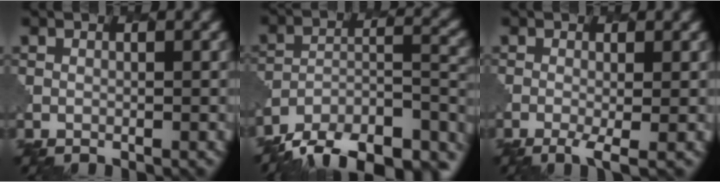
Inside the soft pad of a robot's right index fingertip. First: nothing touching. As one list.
[{"total": 14.8, "force": [-12.4, 5.8, 5.8], "torque": [-0.097, -0.005, -0.159]}, {"total": 2.5, "force": [-0.6, 0.7, 2.3], "torque": [-0.041, -0.004, -0.013]}]